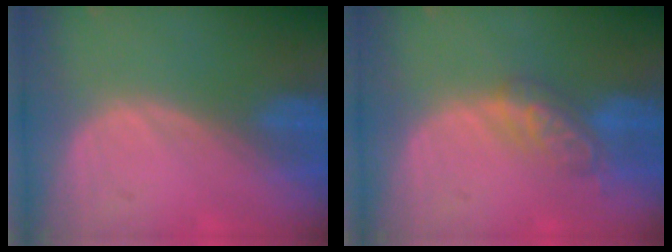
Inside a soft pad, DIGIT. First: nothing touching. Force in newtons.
{"total": 5.7, "press": 5.0, "slide": 2.7}